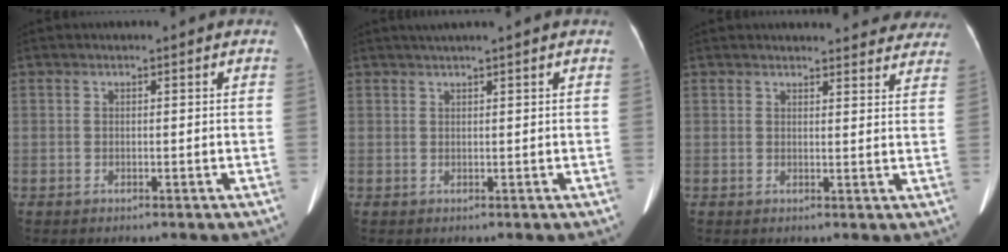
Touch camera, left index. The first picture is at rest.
{"total": 2.5, "force": [2.0, -0.6, 1.4], "torque": [-0.020, 0.020, 0.038]}
{"total": 16.5, "force": [15.6, 3.9, 3.7], "torque": [-0.020, -0.027, 0.160]}